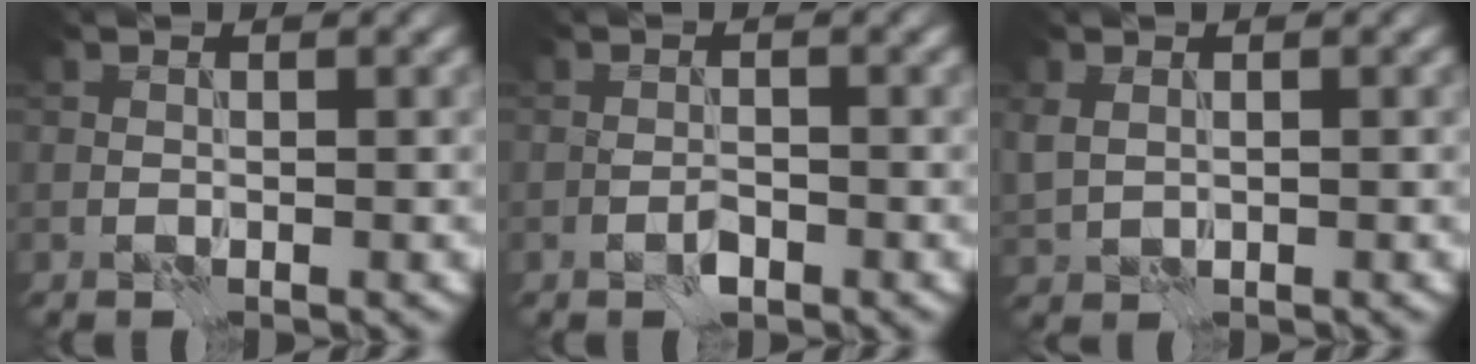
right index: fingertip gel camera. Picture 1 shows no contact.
{"total": 1.4, "force": [-0.9, 0.5, 0.9], "torque": [-0.018, 0.002, -0.019]}
{"total": 1.3, "force": [0.3, 1.0, 0.9], "torque": [-0.023, -0.003, 0.011]}